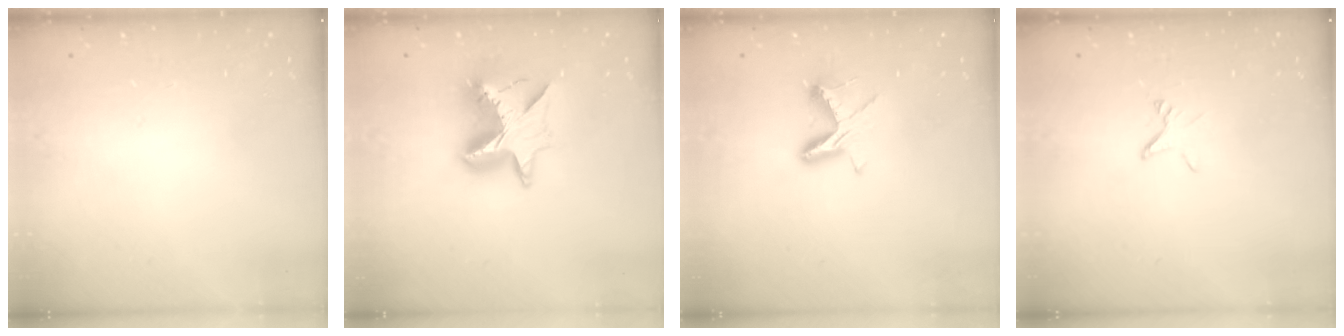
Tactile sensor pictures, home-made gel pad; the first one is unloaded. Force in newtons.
{"total": 12.0, "press": 11.9, "slide": 1.3}
{"total": 6.5, "press": 6.5, "slide": 0.5}
{"total": 2.3, "press": 2.3, "slide": 0.2}